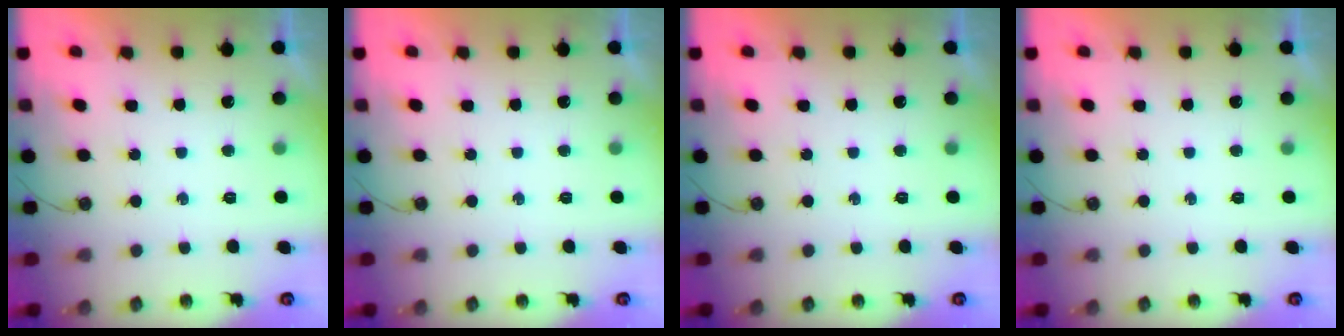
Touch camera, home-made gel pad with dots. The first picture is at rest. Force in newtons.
{"total": 0.0}
{"total": 0.0}
{"total": 0.0}